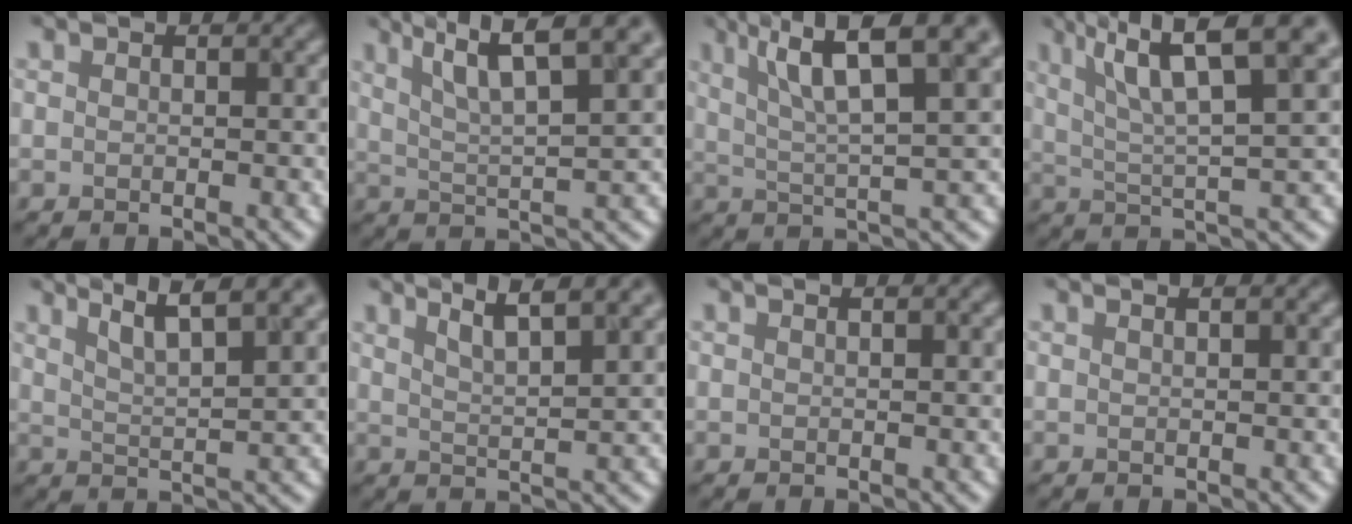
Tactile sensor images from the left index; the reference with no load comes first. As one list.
[{"total": 7.7, "force": [3.8, 1.9, 6.4], "torque": [-0.107, 0.017, 0.068]}, {"total": 8.7, "force": [3.7, 1.7, 7.7], "torque": [-0.130, 0.019, 0.078]}, {"total": 9.6, "force": [4.3, 2.1, 8.4], "torque": [-0.144, 0.017, 0.088]}, {"total": 6.1, "force": [4.1, 1.2, 4.4], "torque": [-0.068, 0.019, 0.065]}, {"total": 4.8, "force": [3.2, 0.8, 3.4], "torque": [-0.052, 0.017, 0.059]}, {"total": 0.9, "force": [0.5, 0.4, 0.6], "torque": [0.007, 0.006, -0.005]}, {"total": 1.4, "force": [0.8, 0.6, 0.9], "torque": [0.010, 0.009, -0.007]}]